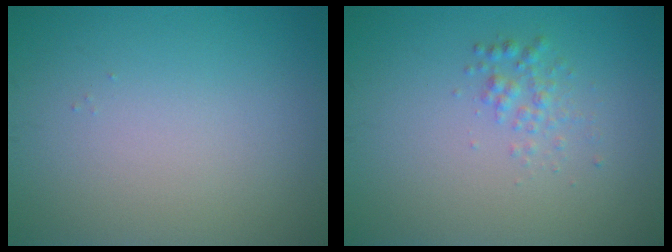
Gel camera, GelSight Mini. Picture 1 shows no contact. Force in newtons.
{"total": 1.5, "press": 1.5, "slide": 0.1}